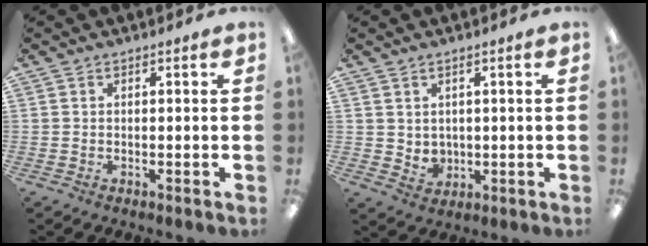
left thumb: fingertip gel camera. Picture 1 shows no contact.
{"total": 3.3, "force": [2.0, 2.6, 0.7], "torque": [-0.012, -0.010, 0.036]}